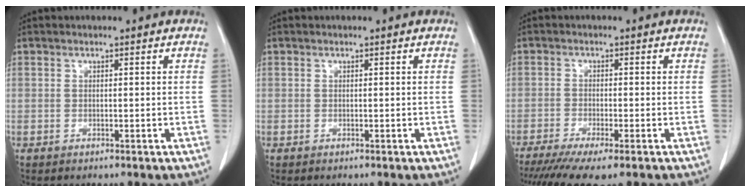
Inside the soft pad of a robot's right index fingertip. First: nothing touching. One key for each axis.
{"total": 0.0}
{"total": 9.0, "fx": -6.9, "fy": 0.8, "fz": 5.8, "tx": -0.088, "ty": -0.017, "tz": -0.111}